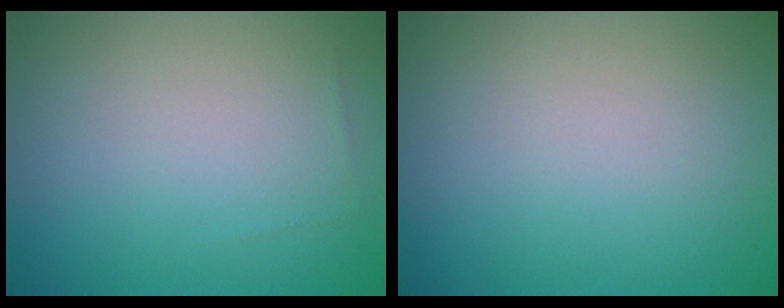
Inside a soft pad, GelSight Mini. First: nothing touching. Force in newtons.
{"total": 0.0}